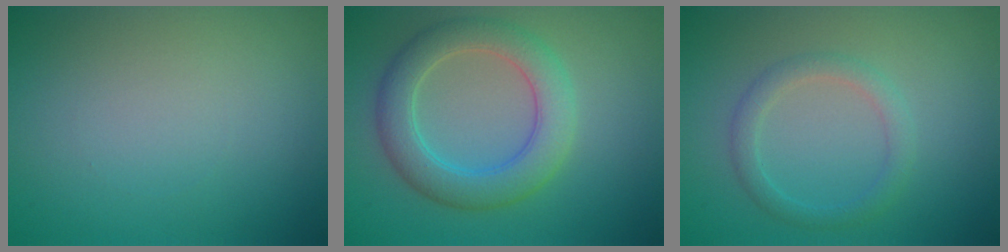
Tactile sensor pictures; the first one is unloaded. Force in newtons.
{"total": 5.3, "press": 5.2, "slide": 0.3}
{"total": 2.1, "press": 2.1, "slide": 0.1}